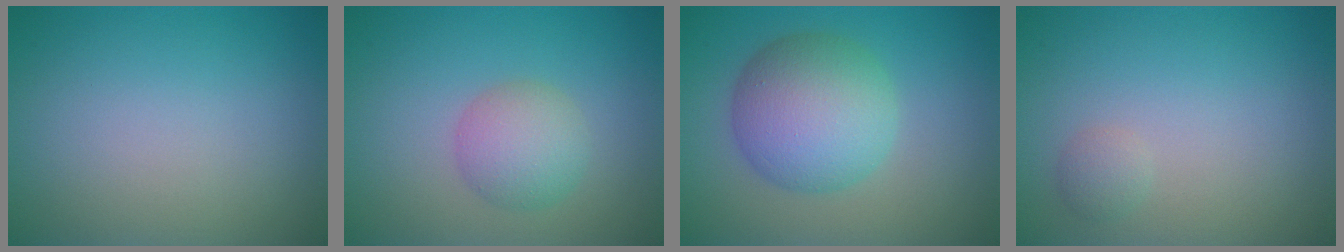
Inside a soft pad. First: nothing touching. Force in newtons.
{"total": 3.3, "press": 3.3, "slide": 0.0}
{"total": 7.1, "press": 7.1, "slide": 0.1}
{"total": 1.0, "press": 1.0, "slide": 0.1}